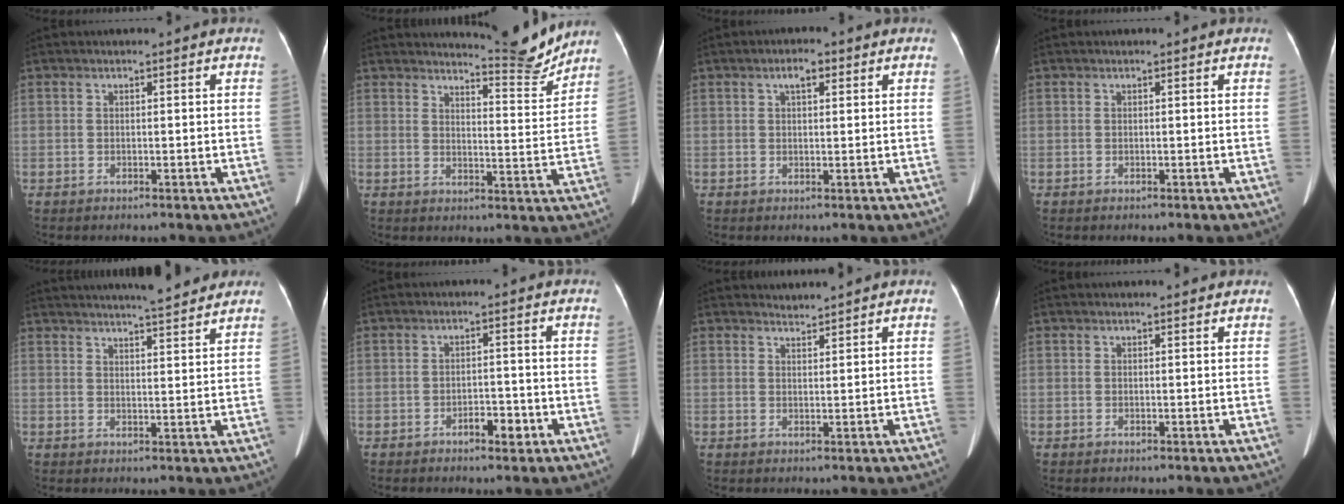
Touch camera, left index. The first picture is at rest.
{"total": 7.5, "force": [7.5, -0.4, 0.7], "torque": [-0.017, -0.037, 0.096]}
{"total": 2.5, "force": [1.2, 1.0, 1.9], "torque": [-0.036, 0.009, 0.019]}
{"total": 0.0}
{"total": 11.8, "force": [10.7, 0.7, 5.0], "torque": [-0.074, 0.008, 0.135]}
{"total": 3.1, "force": [-1.8, 1.3, 2.1], "torque": [-0.031, 0.004, -0.026]}
{"total": 1.4, "force": [1.3, -0.3, -0.3], "torque": [-0.005, 0.002, 0.027]}
{"total": 1.1, "force": [1.0, 0.2, 0.2], "torque": [-0.013, 0.002, 0.009]}